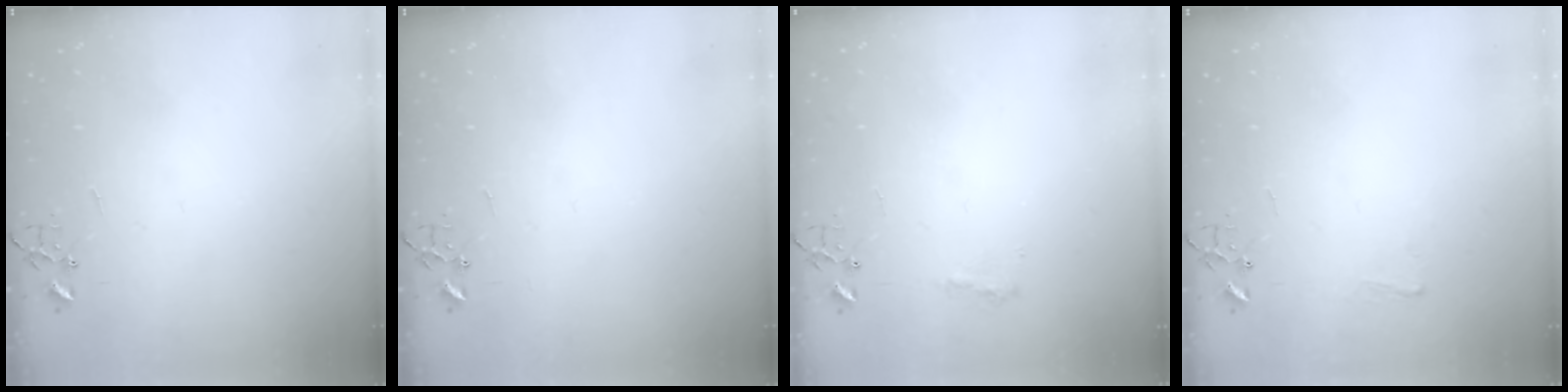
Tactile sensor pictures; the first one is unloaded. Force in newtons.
{"total": 0.0}
{"total": 7.8, "press": 7.8, "slide": 0.3}
{"total": 5.2, "press": 5.1, "slide": 0.6}